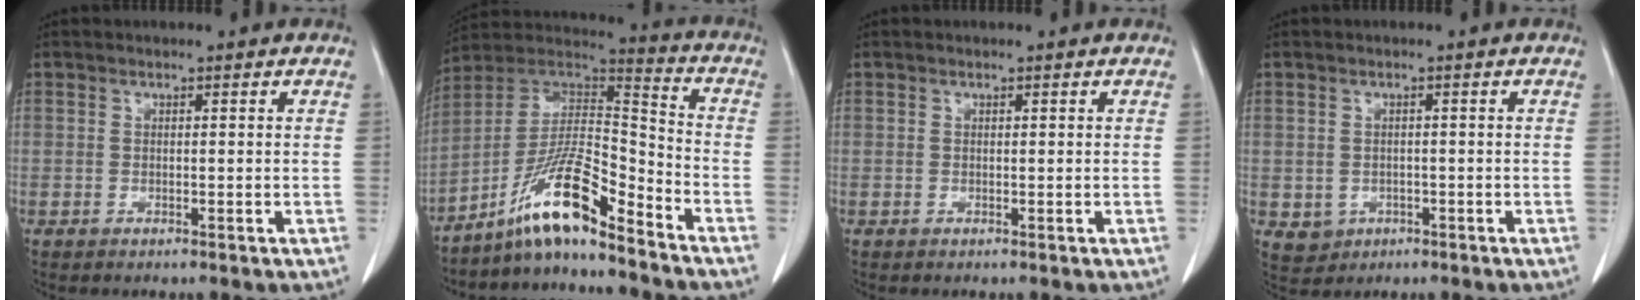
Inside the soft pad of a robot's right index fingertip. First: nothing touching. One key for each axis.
{"total": 12.9, "fx": -9.5, "fy": 0.8, "fz": 8.7, "tx": -0.160, "ty": 0.019, "tz": -0.174}
{"total": 0.0}
{"total": 3.2, "fx": -1.0, "fy": 3.0, "fz": 0.8, "tx": -0.010, "ty": 0.003, "tz": -0.005}